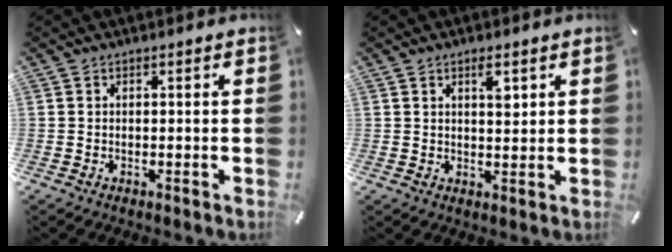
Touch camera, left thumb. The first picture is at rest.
{"total": 3.9, "force": [1.9, 1.5, 3.0], "torque": [-0.032, -0.009, 0.024]}